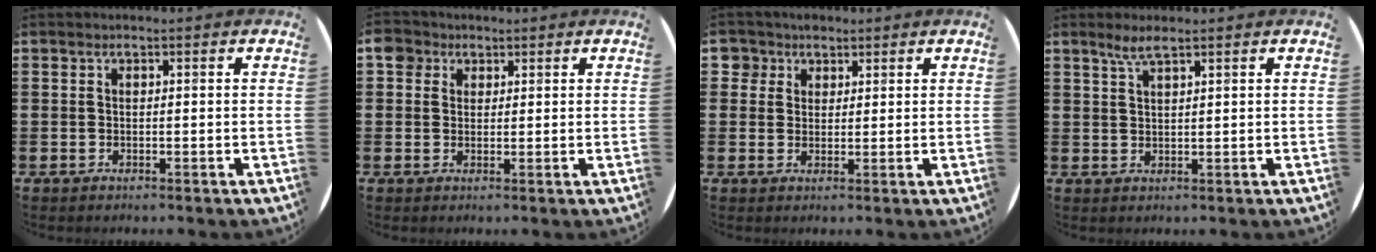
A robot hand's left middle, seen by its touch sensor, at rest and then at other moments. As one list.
[{"total": 2.8, "force": [1.7, 2.1, 0.6], "torque": [-0.004, 0.003, 0.029]}, {"total": 3.1, "force": [2.1, 2.3, 0.2], "torque": [0.001, 0.003, 0.036]}, {"total": 2.8, "force": [2.1, 0.3, 1.8], "torque": [-0.040, 0.004, 0.037]}]